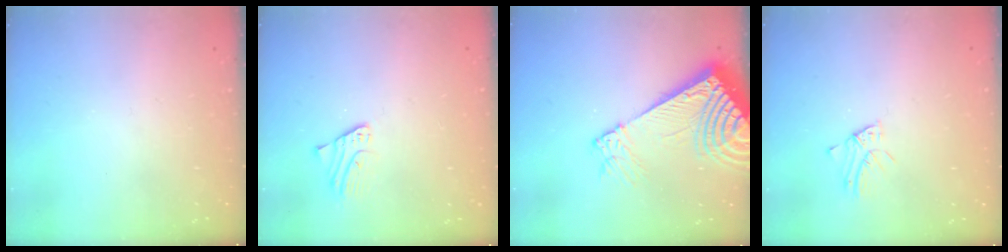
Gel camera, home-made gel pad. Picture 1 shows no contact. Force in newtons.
{"total": 1.7, "press": 1.7, "slide": 0.1}
{"total": 16.3, "press": 16.1, "slide": 3.0}
{"total": 2.1, "press": 2.1, "slide": 0.1}